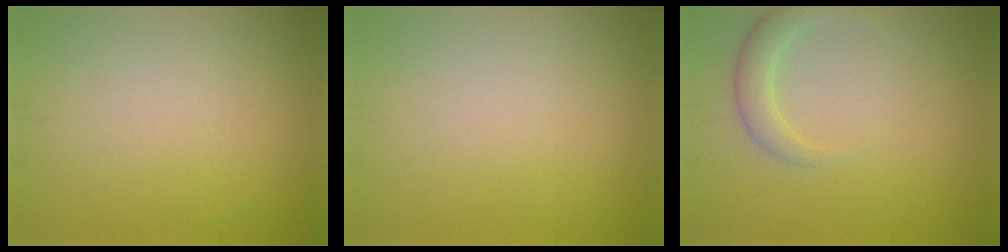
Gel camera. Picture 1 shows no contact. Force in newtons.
{"total": 0.0}
{"total": 2.4, "press": 2.4, "slide": 0.2}